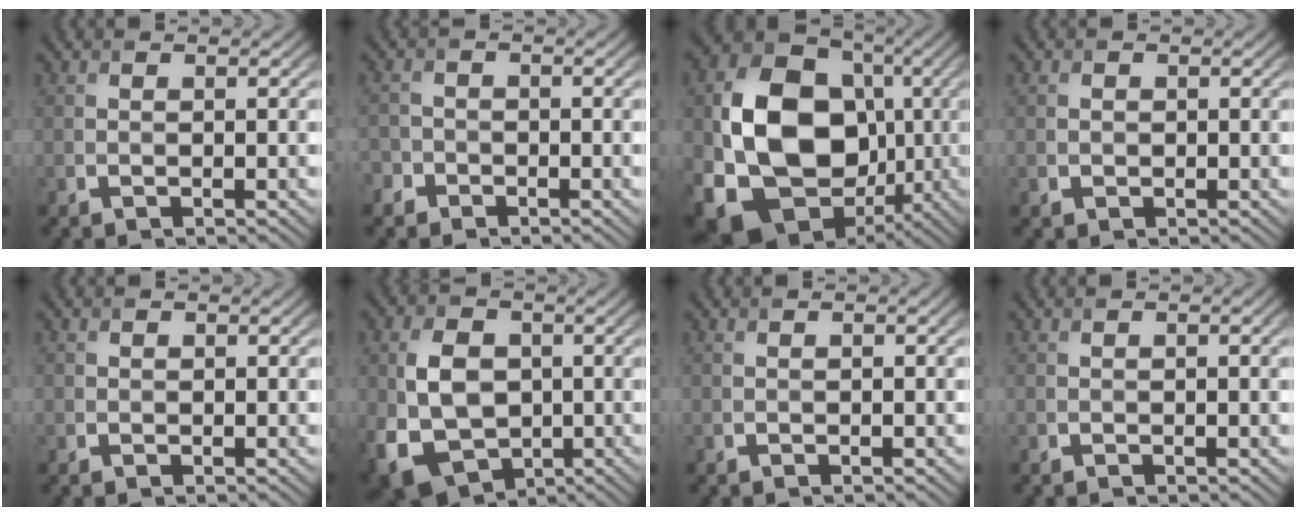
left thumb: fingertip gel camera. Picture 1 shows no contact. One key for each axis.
{"total": 2.6, "fx": -1.8, "fy": 1.9, "fz": 0.3, "tx": -0.003, "ty": 0.005, "tz": -0.041}
{"total": 16.3, "fx": -2.3, "fy": 12.6, "fz": 10.0, "tx": -0.203, "ty": -0.027, "tz": -0.045}
{"total": 0.7, "fx": -0.3, "fy": 0.6, "fz": 0.3, "tx": -0.009, "ty": -0.002, "tz": -0.007}
{"total": 0.7, "fx": 0.0, "fy": 0.7, "fz": 0.1, "tx": -0.002, "ty": -0.002, "tz": -0.003}
{"total": 9.9, "fx": -1.1, "fy": 7.4, "fz": 6.5, "tx": -0.149, "ty": -0.013, "tz": -0.028}
{"total": 0.6, "fx": 0.0, "fy": 0.2, "fz": 0.6, "tx": -0.009, "ty": 0.005, "tz": 0.002}
{"total": 1.1, "fx": 0.1, "fy": 0.3, "fz": 1.1, "tx": -0.016, "ty": 0.004, "tz": 0.004}